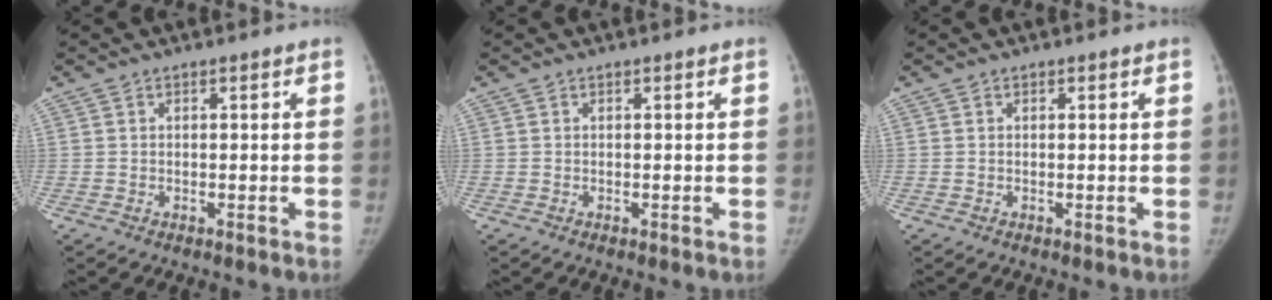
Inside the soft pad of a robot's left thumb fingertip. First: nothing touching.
{"total": 0.0}
{"total": 0.0}